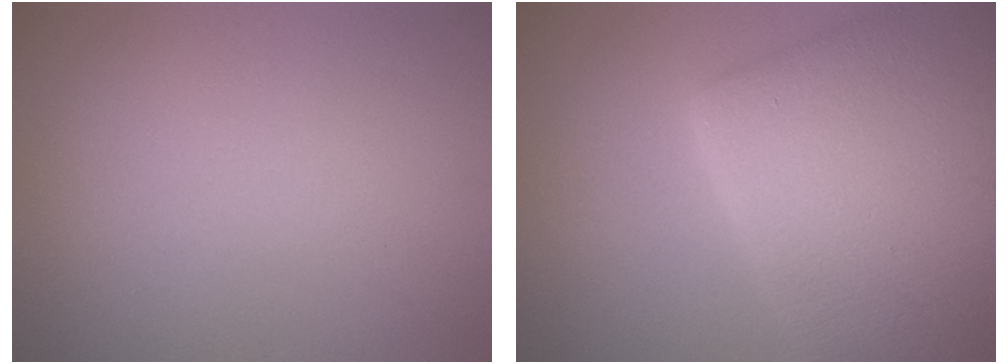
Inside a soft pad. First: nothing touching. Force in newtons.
{"total": 13.6, "press": 13.6, "slide": 0.6}